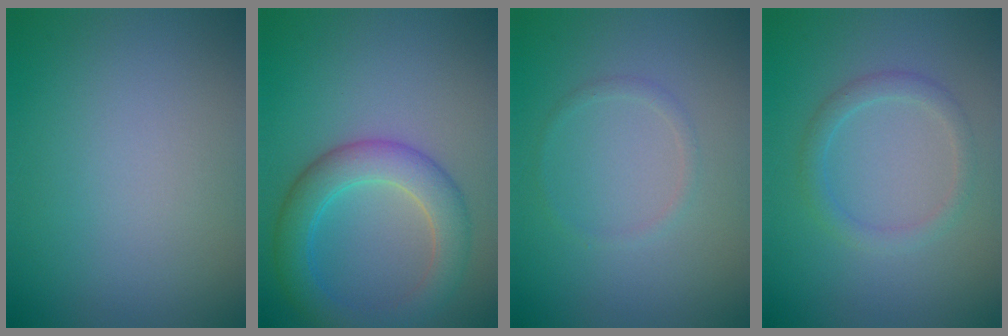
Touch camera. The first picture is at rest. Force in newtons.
{"total": 5.2, "press": 5.2, "slide": 0.4}
{"total": 0.9, "press": 0.9, "slide": 0.1}
{"total": 1.9, "press": 1.9, "slide": 0.2}